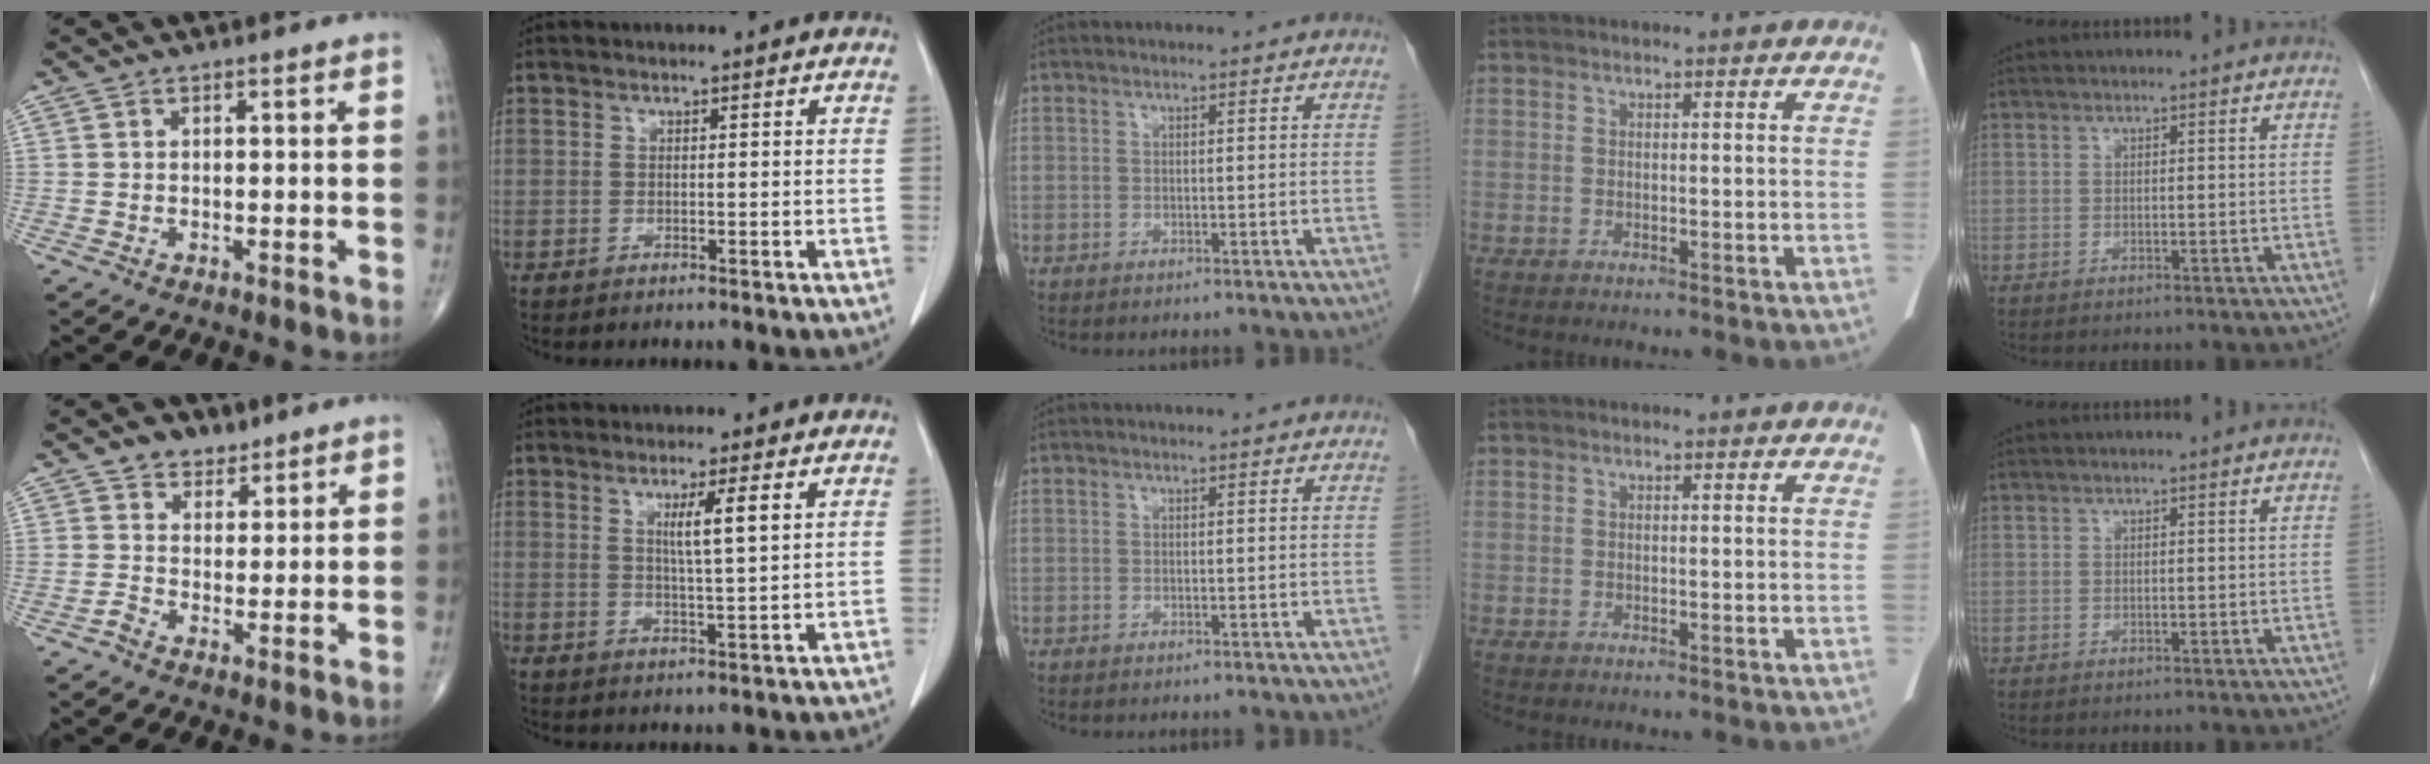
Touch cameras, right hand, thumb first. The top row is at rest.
{"thumb": {"total": 4.1, "force": [2.5, 3.0, 1.4], "torque": [0.000, -0.011, 0.038]}, "index": {"total": 4.9, "force": [2.0, -0.2, 4.4], "torque": [-0.075, -0.007, 0.035]}}